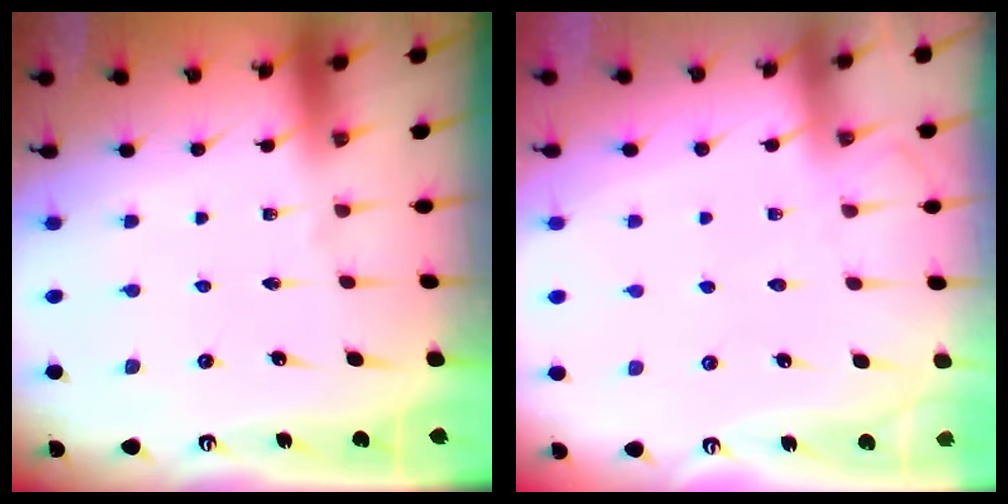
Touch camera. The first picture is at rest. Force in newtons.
{"total": 3.9, "press": 3.9, "slide": 0.6}